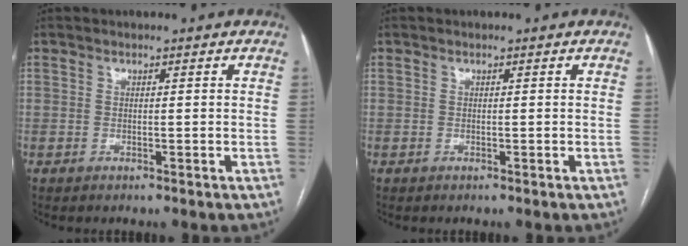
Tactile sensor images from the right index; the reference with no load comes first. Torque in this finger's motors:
{"motor_torque": [0.13, 0.13, -0.08, 0.00]}